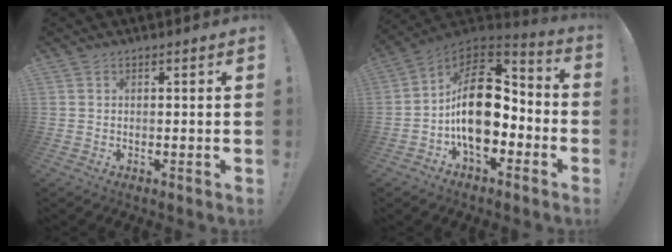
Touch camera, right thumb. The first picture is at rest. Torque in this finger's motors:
{"motor_torque": [2.41, 2.60, 1.52, -1.25, 0.62]}